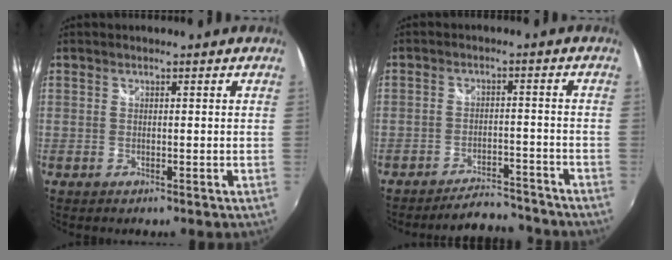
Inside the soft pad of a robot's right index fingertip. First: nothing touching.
{"total": 9.1, "force": [-8.6, 2.3, 1.8], "torque": [-0.050, 0.016, -0.113]}